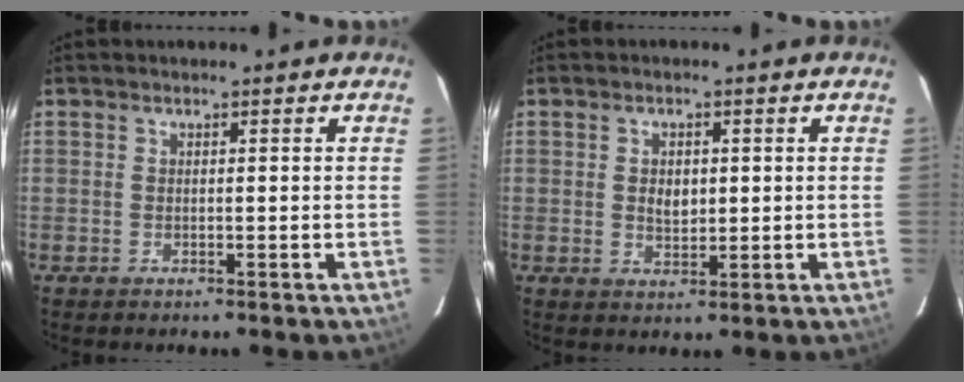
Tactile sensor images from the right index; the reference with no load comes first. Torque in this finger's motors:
{"motor_torque": [0.03, 0.05, 0.00, 0.00]}